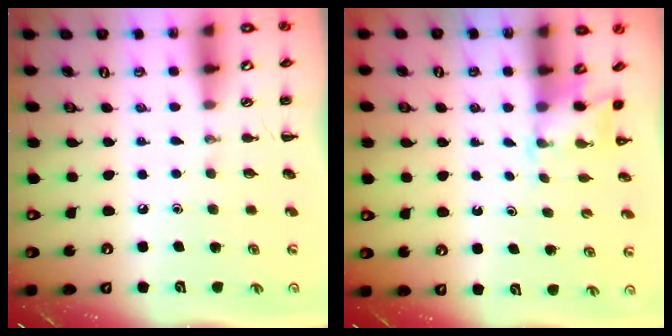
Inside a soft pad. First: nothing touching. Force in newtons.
{"total": 1.9, "press": 1.8, "slide": 0.6}